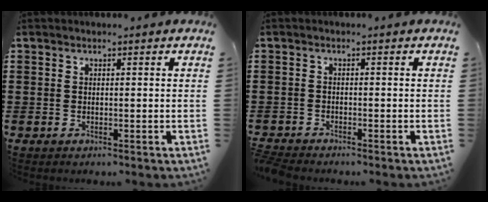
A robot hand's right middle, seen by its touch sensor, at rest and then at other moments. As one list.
[{"total": 1.6, "force": [-1.6, 0.0, 0.2], "torque": [-0.015, -0.005, -0.035]}]